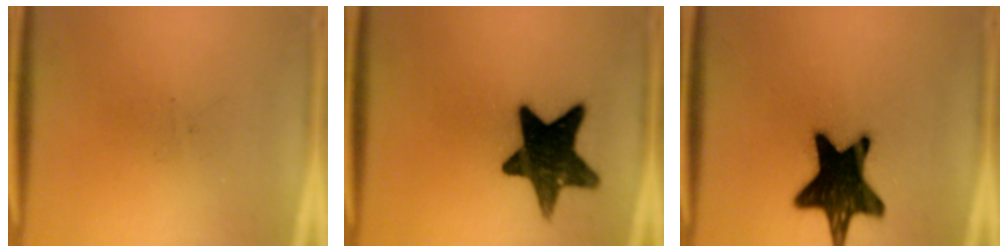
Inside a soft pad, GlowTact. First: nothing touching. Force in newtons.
{"total": 15.0}
{"total": 19.0}